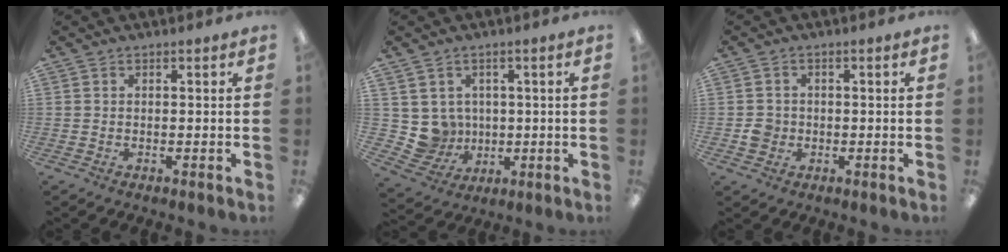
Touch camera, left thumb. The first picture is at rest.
{"total": 6.8, "force": [1.8, 6.6, 0.4], "torque": [-0.028, -0.009, 0.046]}
{"total": 3.4, "force": [-0.5, 3.2, 1.1], "torque": [-0.011, 0.003, -0.010]}